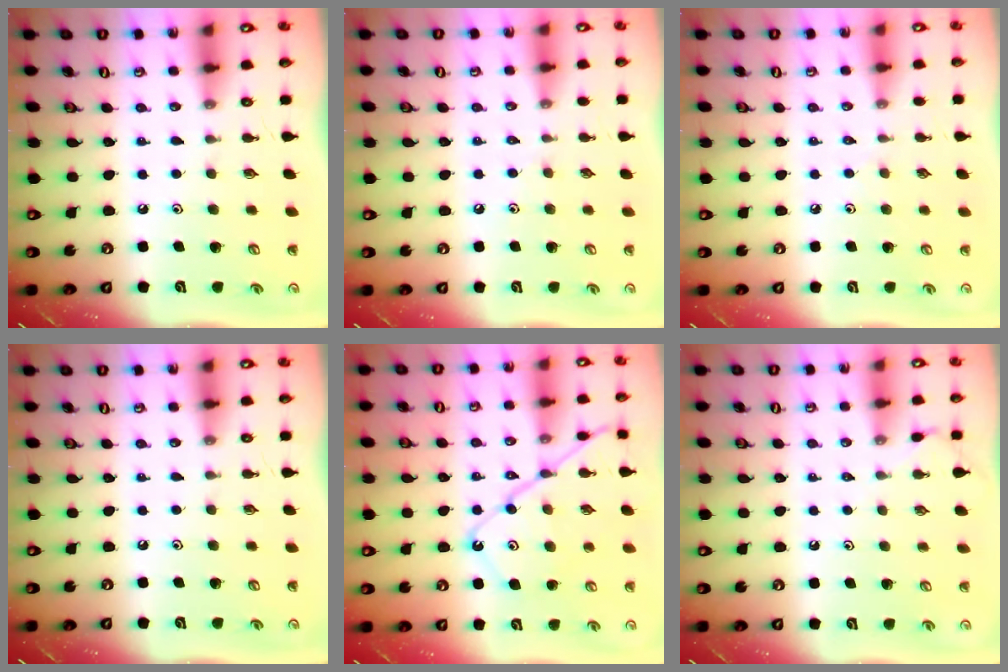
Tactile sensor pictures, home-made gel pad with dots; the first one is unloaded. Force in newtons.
{"total": 2.4, "press": 2.4, "slide": 0.5}
{"total": 2.6, "press": 2.5, "slide": 0.6}
{"total": 0.0}
{"total": 13.8, "press": 13.7, "slide": 1.6}
{"total": 2.4, "press": 2.4, "slide": 0.3}